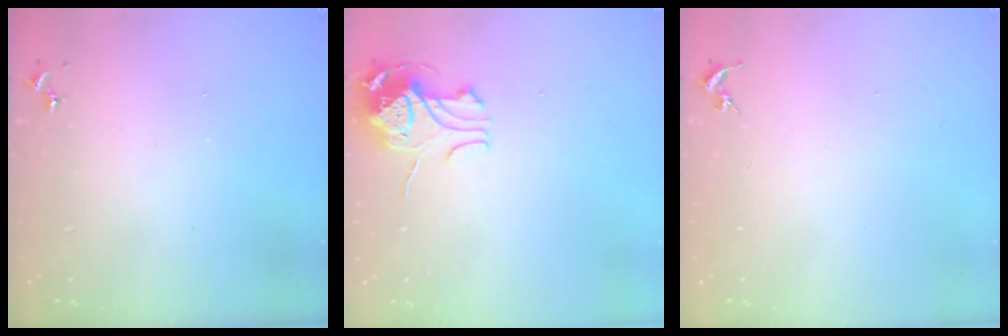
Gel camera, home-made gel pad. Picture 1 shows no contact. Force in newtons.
{"total": 10.6, "press": 10.6, "slide": 0.9}
{"total": 0.0}